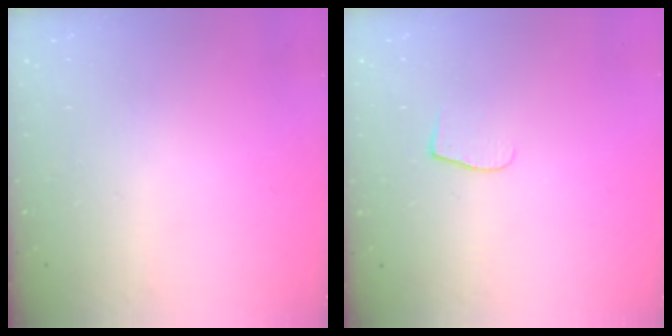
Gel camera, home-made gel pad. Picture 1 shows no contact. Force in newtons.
{"total": 6.6, "press": 6.6, "slide": 0.5}